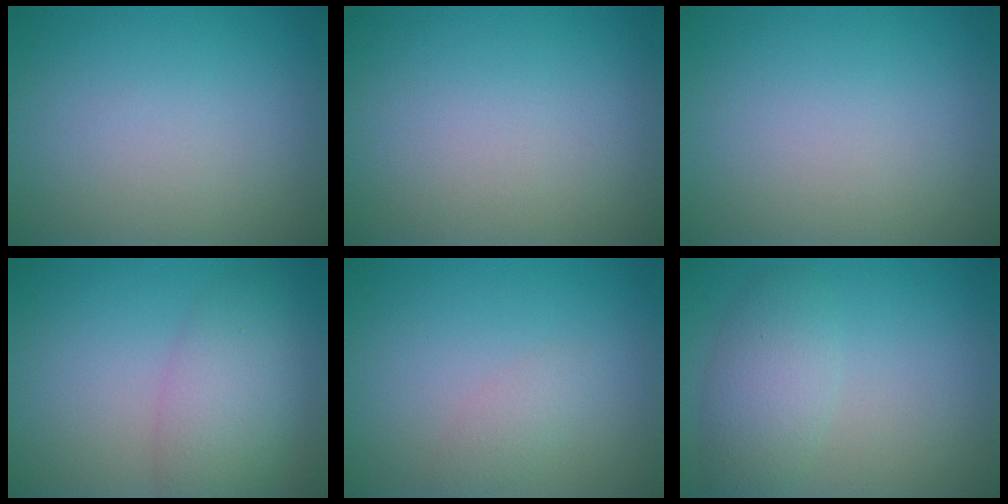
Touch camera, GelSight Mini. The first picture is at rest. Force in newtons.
{"total": 0.0}
{"total": 0.0}
{"total": 4.9, "press": 4.9, "slide": 0.1}
{"total": 1.4, "press": 1.4, "slide": 0.1}
{"total": 3.5, "press": 3.5, "slide": 0.0}